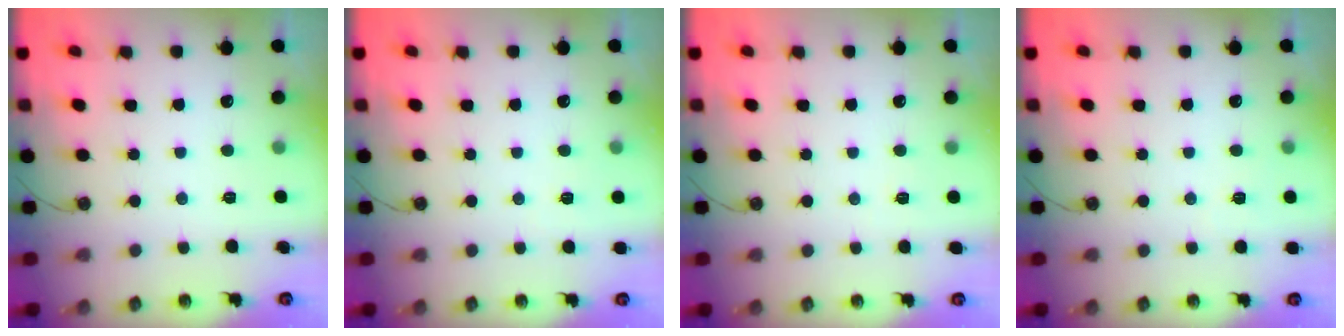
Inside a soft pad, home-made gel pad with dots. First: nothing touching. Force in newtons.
{"total": 1.7, "press": 1.7, "slide": 0.4}
{"total": 2.5, "press": 1.8, "slide": 1.7}
{"total": 3.1, "press": 2.1, "slide": 2.2}